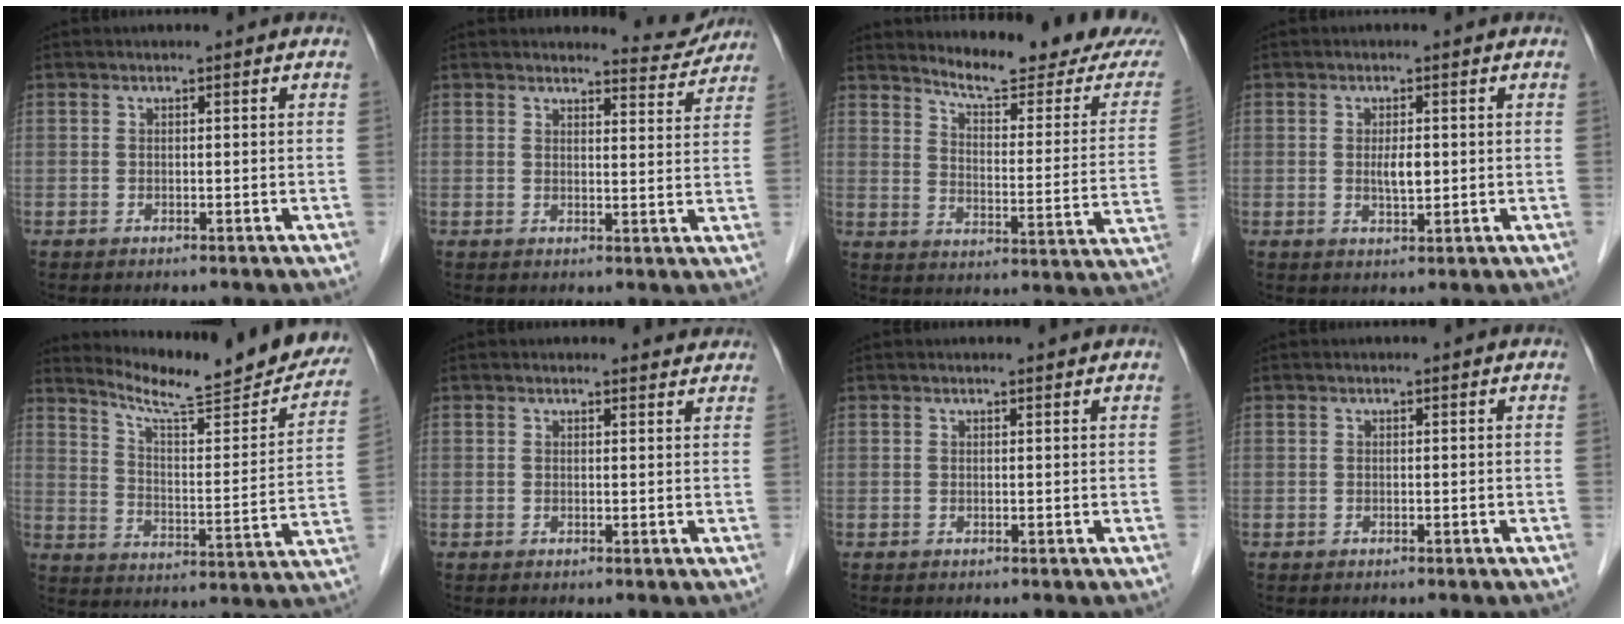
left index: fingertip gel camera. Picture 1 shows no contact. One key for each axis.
{"total": 5.1, "fx": 5.0, "fy": 0.7, "fz": -0.2, "tx": 0.005, "ty": -0.024, "tz": 0.051}
{"total": 17.0, "fx": 15.9, "fy": 1.3, "fz": 5.7, "tx": -0.071, "ty": -0.073, "tz": 0.198}
{"total": 2.8, "fx": 0.1, "fy": 1.0, "fz": 2.6, "tx": -0.043, "ty": -0.005, "tz": 0.004}
{"total": 21.5, "fx": 19.4, "fy": 1.8, "fz": 9.2, "tx": -0.130, "ty": -0.058, "tz": 0.261}
{"total": 3.3, "fx": 3.2, "fy": 1.0, "fz": 0.1, "tx": 0.007, "ty": -0.003, "tz": 0.025}
{"total": 1.6, "fx": 1.5, "fy": 0.3, "fz": 0.3, "tx": -0.003, "ty": 0.003, "tz": 0.020}
{"total": 0.0}